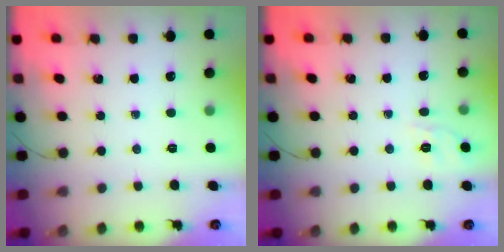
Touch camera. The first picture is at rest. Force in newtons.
{"total": 1.9, "press": 0.8, "slide": 1.6}